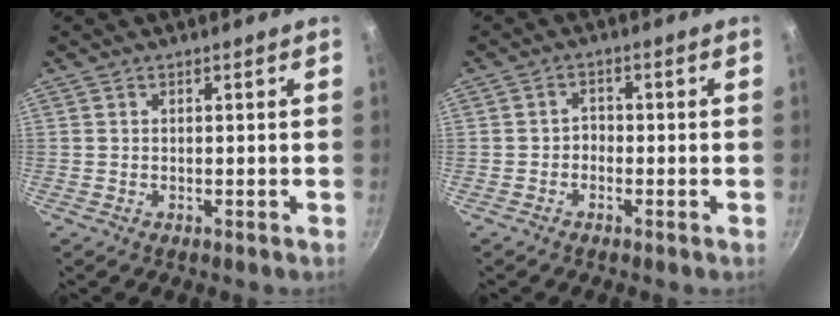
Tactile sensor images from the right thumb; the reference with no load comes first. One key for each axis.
{"total": 1.9, "fx": -0.8, "fy": 1.5, "fz": 0.9, "tx": -0.002, "ty": 0.013, "tz": -0.018}